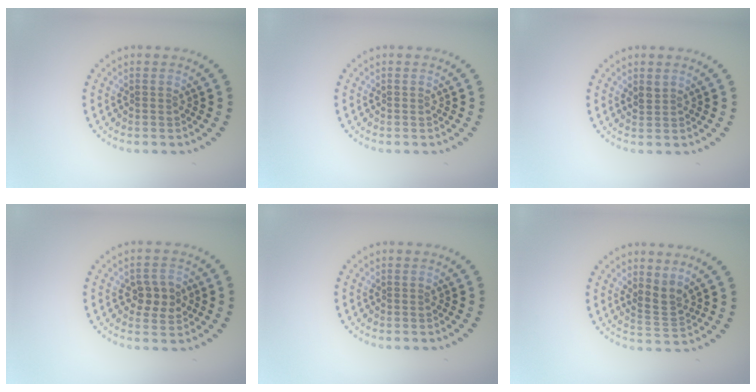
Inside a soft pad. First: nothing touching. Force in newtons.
{"total": 0.0}
{"total": 1.0, "press": 0.8, "slide": 0.6}
{"total": 2.8, "press": 2.8, "slide": 0.3}
{"total": 0.0}
{"total": 2.3, "press": 1.5, "slide": 1.7}